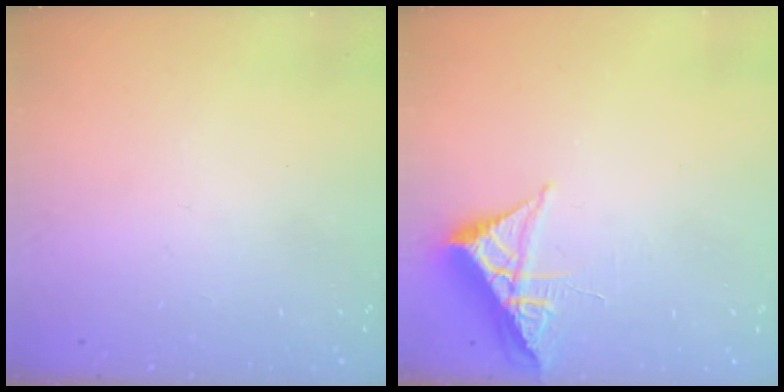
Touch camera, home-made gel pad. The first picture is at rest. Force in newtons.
{"total": 6.5, "press": 6.5, "slide": 0.7}